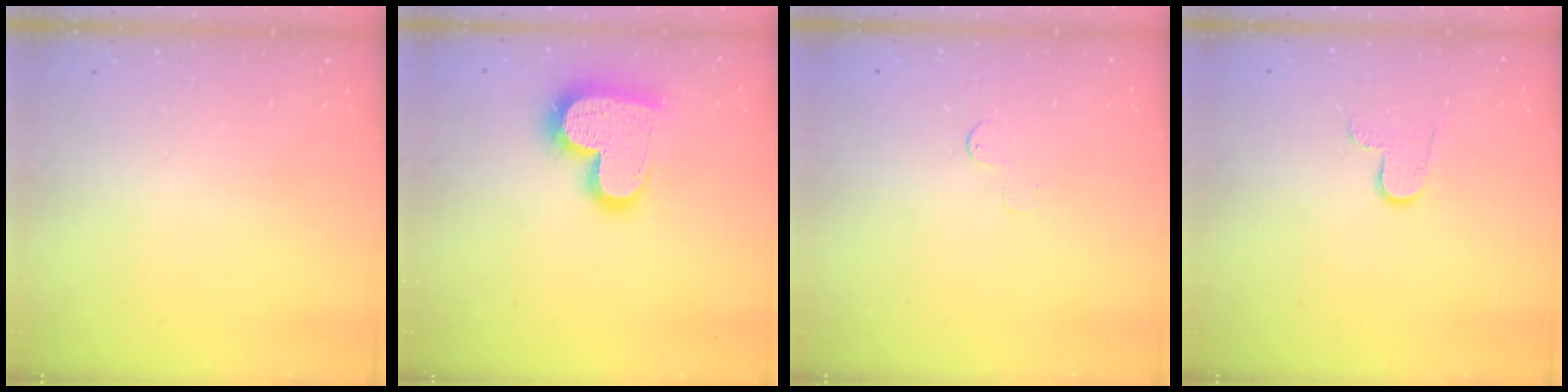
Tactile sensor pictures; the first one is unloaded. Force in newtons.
{"total": 18.2, "press": 18.1, "slide": 1.3}
{"total": 2.6, "press": 2.6, "slide": 0.3}
{"total": 6.5, "press": 6.4, "slide": 0.6}